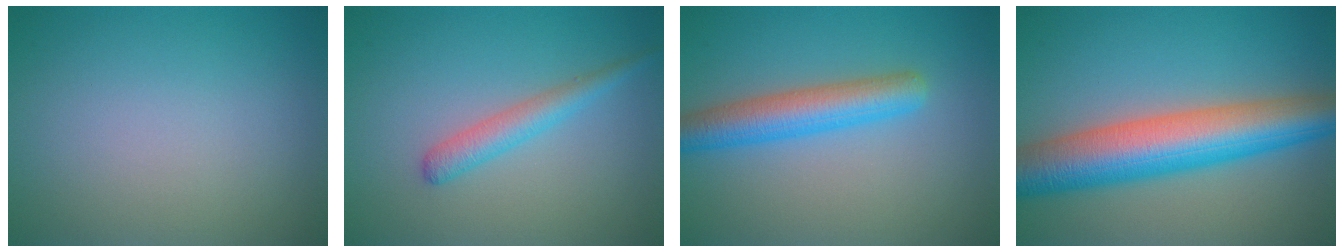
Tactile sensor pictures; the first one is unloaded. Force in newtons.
{"total": 2.3, "press": 2.3, "slide": 0.1}
{"total": 4.7, "press": 4.7, "slide": 0.1}
{"total": 9.8, "press": 9.8, "slide": 0.2}